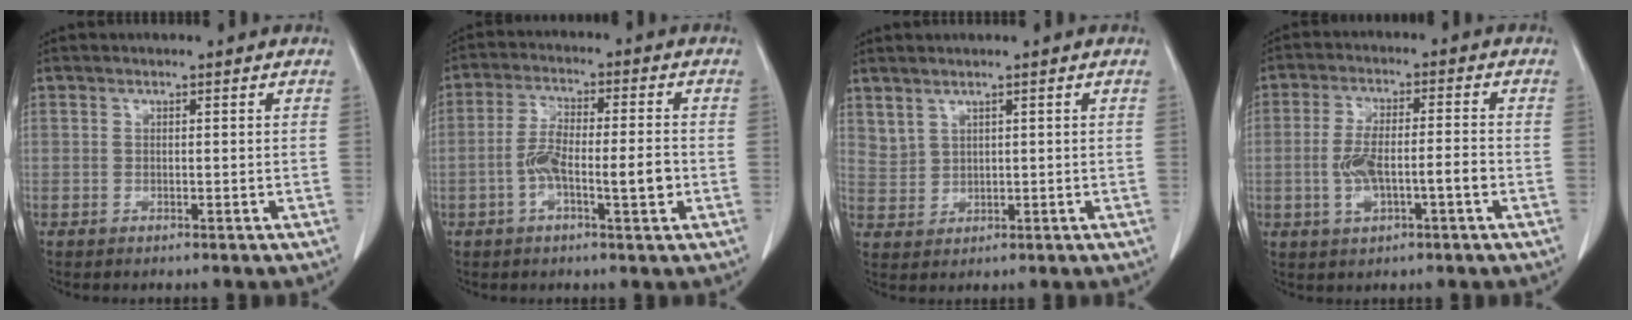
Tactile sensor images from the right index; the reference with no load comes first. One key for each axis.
{"total": 8.3, "fx": -2.0, "fy": 2.0, "fz": 7.8, "tx": -0.144, "ty": 0.013, "tz": -0.038}
{"total": 2.6, "fx": 2.2, "fy": 1.2, "fz": 0.7, "tx": -0.013, "ty": -0.001, "tz": 0.052}
{"total": 7.9, "fx": -1.9, "fy": 2.2, "fz": 7.3, "tx": -0.146, "ty": 0.014, "tz": -0.031}